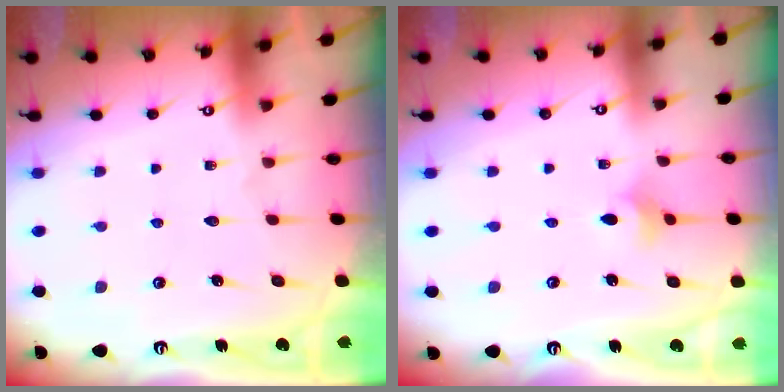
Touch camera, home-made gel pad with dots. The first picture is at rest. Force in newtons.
{"total": 3.9, "press": 3.8, "slide": 0.9}